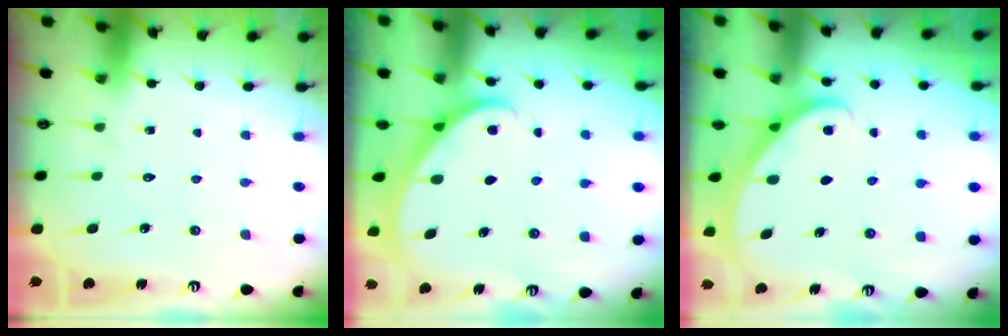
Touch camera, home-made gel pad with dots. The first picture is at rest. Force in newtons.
{"total": 1.9, "press": 1.9, "slide": 0.2}
{"total": 2.1, "press": 2.1, "slide": 0.2}